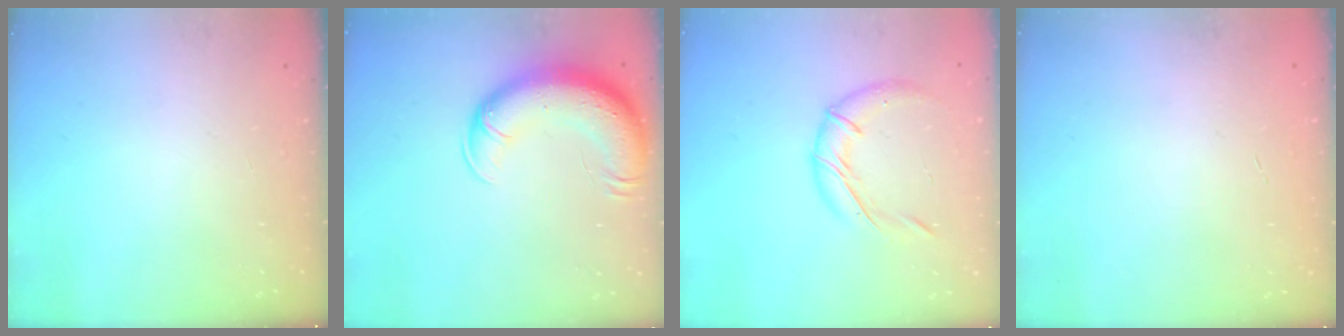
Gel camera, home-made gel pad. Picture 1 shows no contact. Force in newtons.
{"total": 15.5, "press": 15.1, "slide": 3.7}
{"total": 11.7, "press": 11.7, "slide": 0.8}
{"total": 0.0}